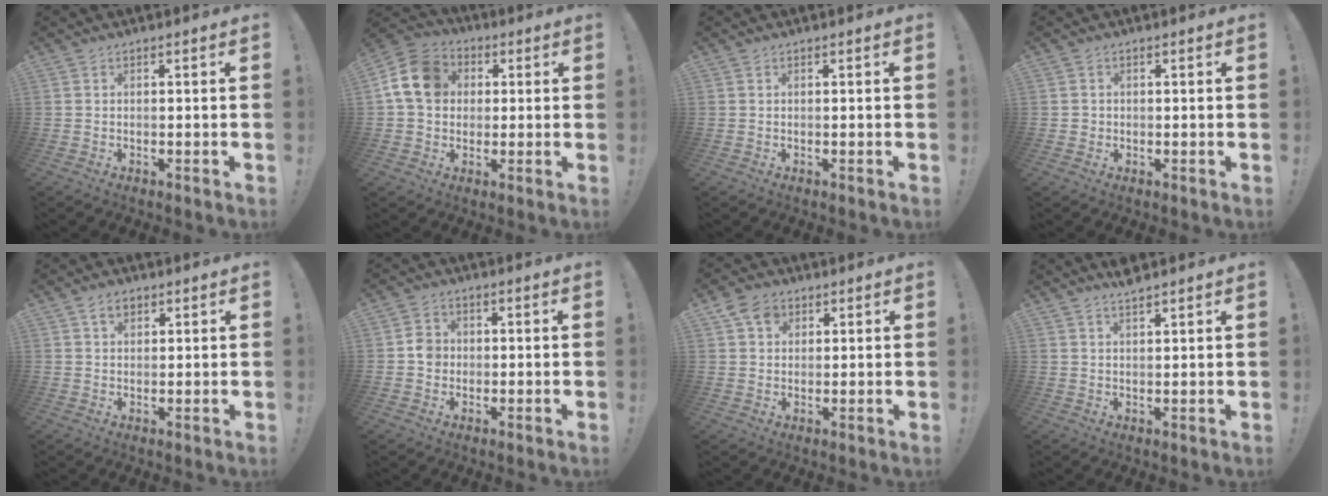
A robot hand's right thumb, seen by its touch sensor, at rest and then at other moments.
{"total": 14.3, "force": [2.8, 11.5, 8.0], "torque": [-0.132, 0.009, 0.059]}
{"total": 0.0}
{"total": 1.6, "force": [0.4, 1.6, 0.2], "torque": [-0.004, 0.002, 0.008]}
{"total": 3.6, "force": [2.0, 2.3, 2.0], "torque": [-0.028, -0.003, 0.034]}
{"total": 4.6, "force": [-0.7, 4.2, 1.8], "torque": [-0.028, 0.013, -0.011]}
{"total": 6.3, "force": [2.9, 5.0, 2.7], "torque": [-0.033, -0.010, 0.055]}
{"total": 3.2, "force": [2.8, 0.4, 1.5], "torque": [-0.026, -0.020, 0.049]}